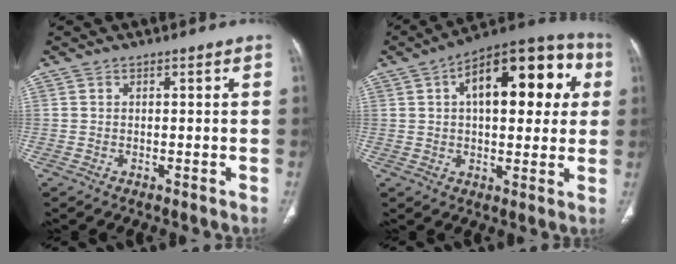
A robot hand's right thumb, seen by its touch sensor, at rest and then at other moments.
{"total": 21.2, "force": [5.6, 10.5, 17.6], "torque": [-0.201, 0.028, 0.071]}